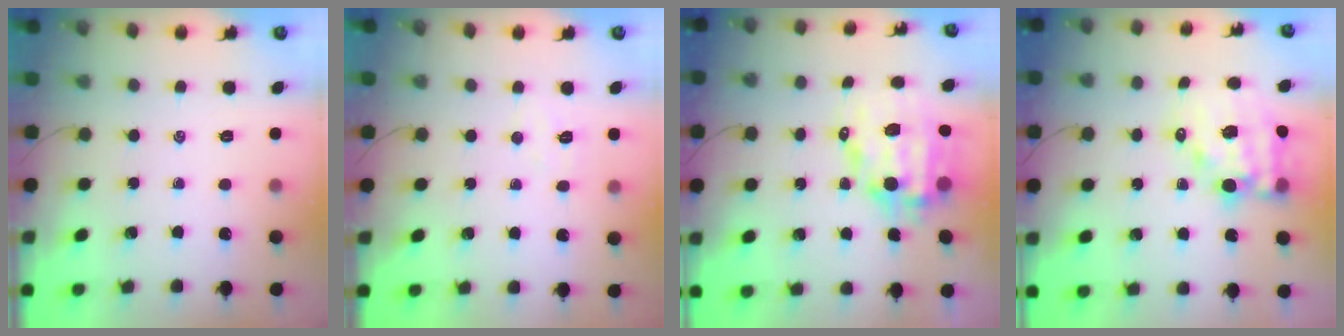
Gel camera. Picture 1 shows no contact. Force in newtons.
{"total": 3.8, "press": 3.7, "slide": 0.8}
{"total": 12.4, "press": 12.1, "slide": 2.9}
{"total": 13.3, "press": 12.8, "slide": 3.4}